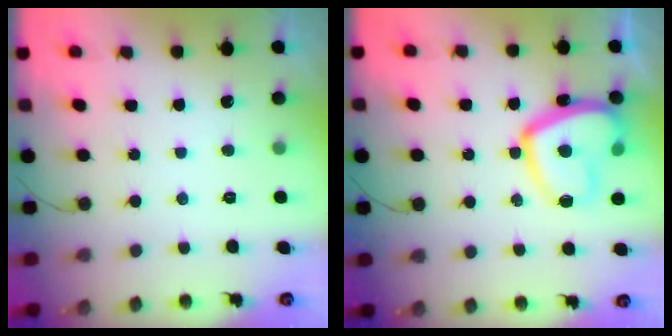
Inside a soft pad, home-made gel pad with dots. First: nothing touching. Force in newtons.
{"total": 17.0, "press": 16.9, "slide": 1.7}